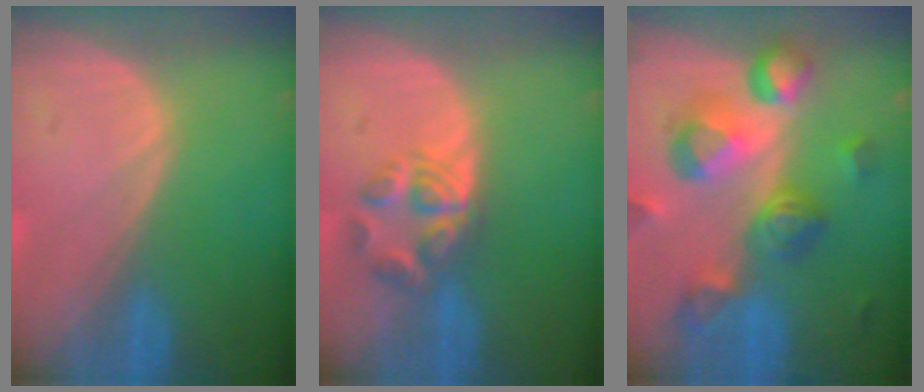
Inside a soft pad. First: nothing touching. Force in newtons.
{"total": 5.8, "press": 4.9, "slide": 3.0}
{"total": 10.7, "press": 9.6, "slide": 4.7}